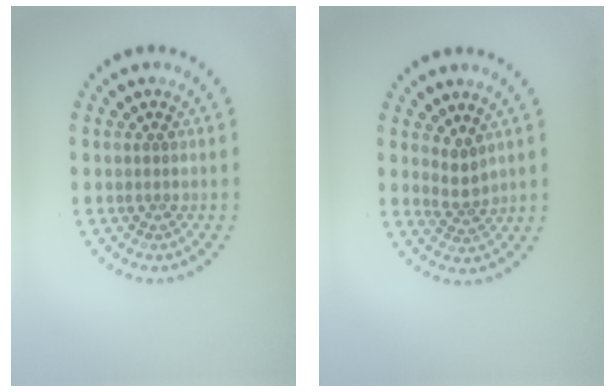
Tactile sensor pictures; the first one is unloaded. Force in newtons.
{"total": 1.7, "press": 1.3, "slide": 1.2}